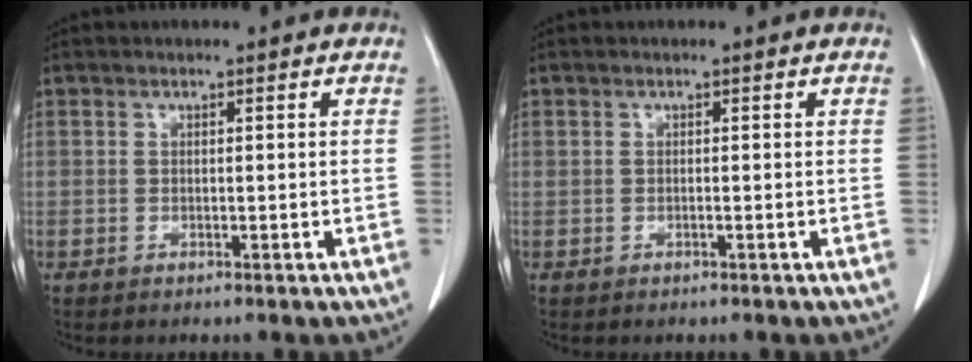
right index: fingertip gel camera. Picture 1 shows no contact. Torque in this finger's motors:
{"motor_torque": [0.05, -0.02, 0.01, 0.00]}